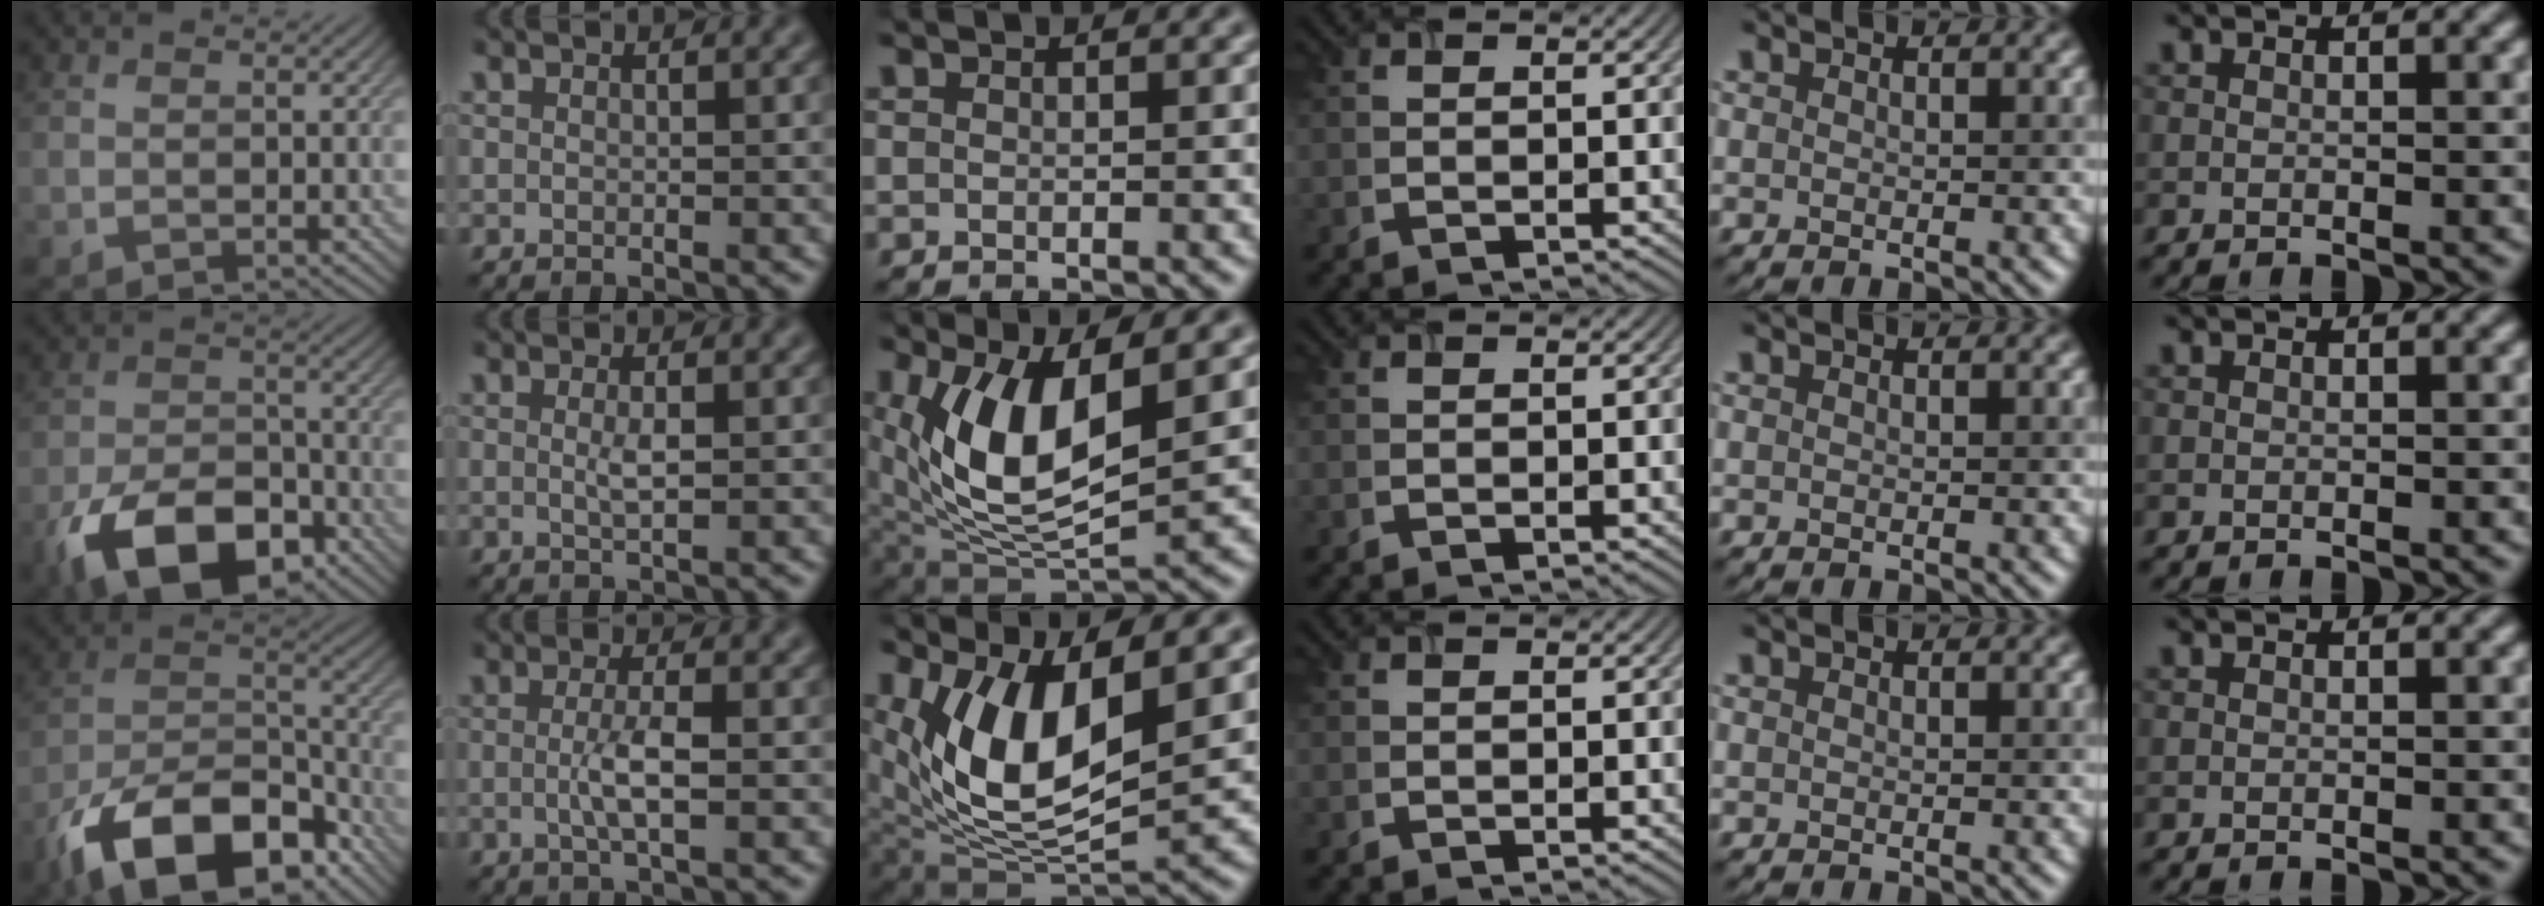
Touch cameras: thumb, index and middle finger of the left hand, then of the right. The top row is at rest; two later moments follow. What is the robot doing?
{"motion": "lift_and_place", "object": "timer"}